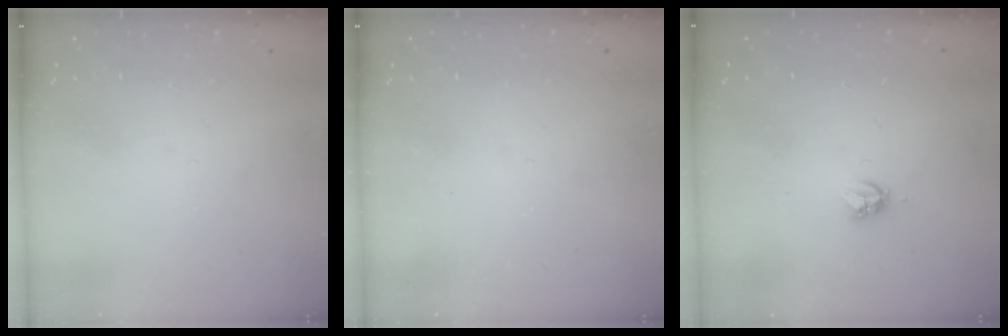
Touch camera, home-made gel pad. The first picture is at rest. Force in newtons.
{"total": 0.0}
{"total": 3.9, "press": 3.9, "slide": 0.4}